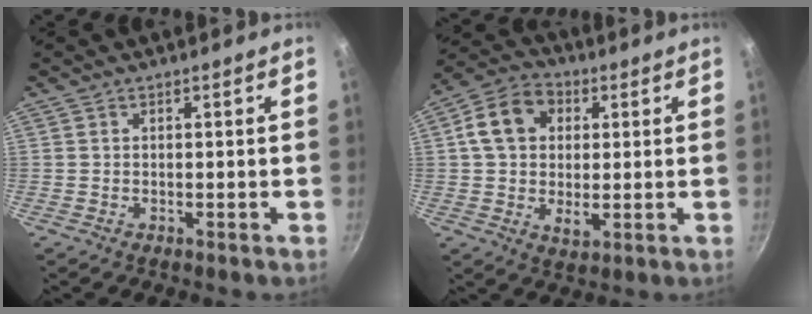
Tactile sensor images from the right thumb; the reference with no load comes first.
{"total": 12.3, "force": [2.7, 9.2, 7.7], "torque": [-0.120, 0.002, 0.032]}